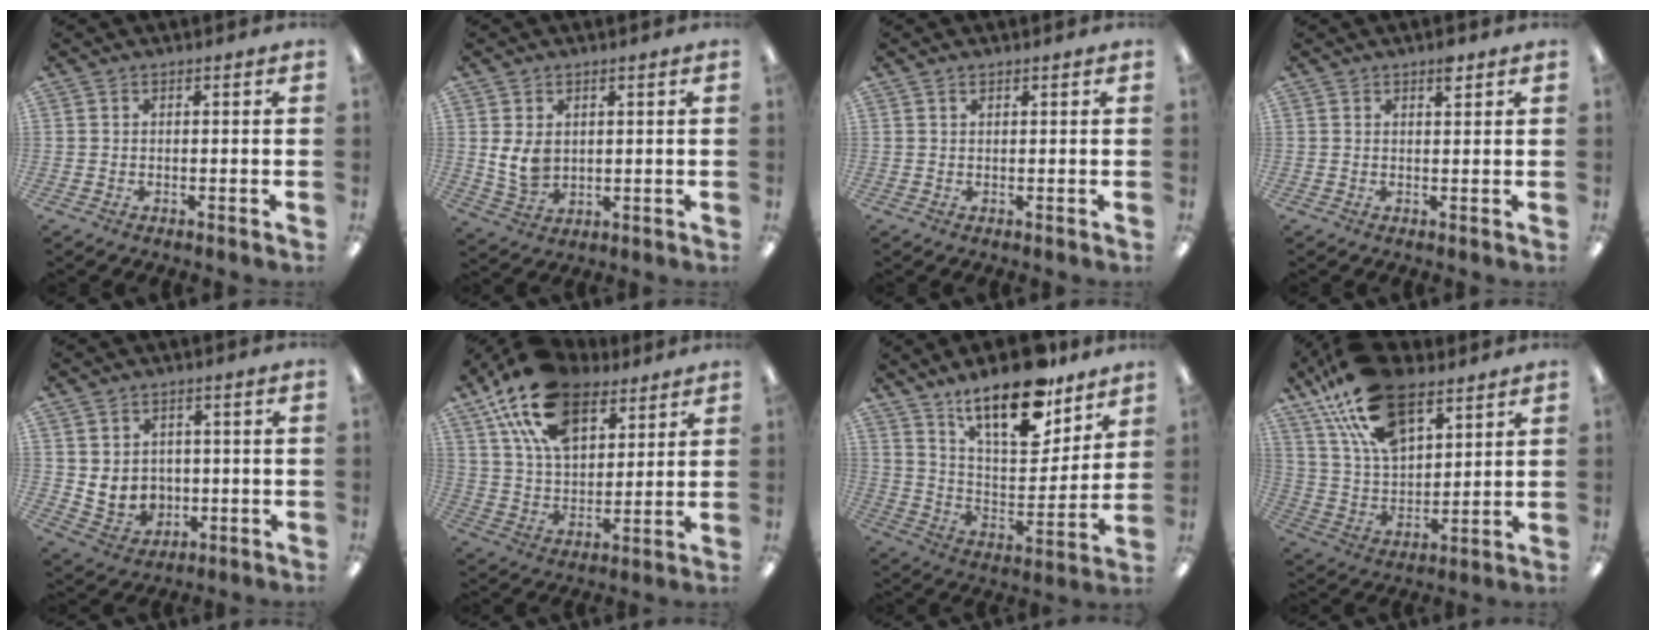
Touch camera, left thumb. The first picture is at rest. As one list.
[{"total": 6.1, "force": [1.5, 4.5, 3.8], "torque": [-0.088, -0.006, 0.027]}, {"total": 0.9, "force": [0.6, 0.4, 0.5], "torque": [-0.011, 0.001, 0.011]}, {"total": 2.6, "force": [1.9, 0.8, 1.7], "torque": [-0.021, -0.005, 0.029]}, {"total": 6.1, "force": [1.4, 5.7, 1.8], "torque": [-0.038, -0.009, 0.033]}, {"total": 20.3, "force": [12.4, 11.1, 11.8], "torque": [-0.214, -0.043, 0.224]}, {"total": 19.9, "force": [14.6, 7.3, 11.4], "torque": [-0.186, -0.093, 0.249]}, {"total": 20.8, "force": [12.5, 10.9, 12.5], "torque": [-0.249, -0.049, 0.221]}]